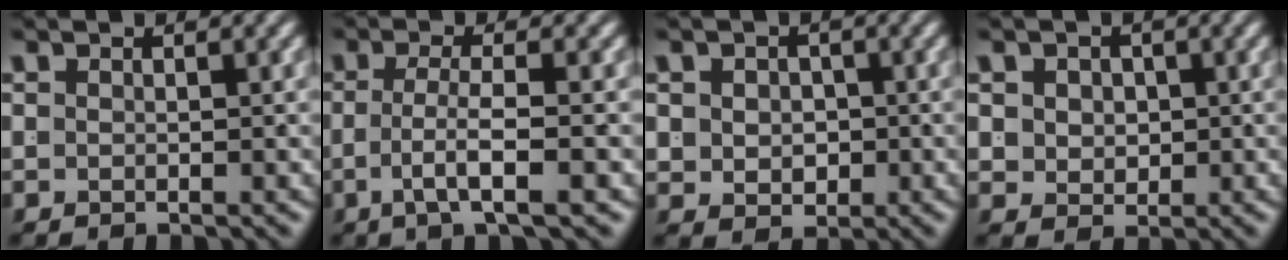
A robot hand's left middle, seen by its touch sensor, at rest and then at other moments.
{"total": 3.5, "force": [-1.4, 0.0, 3.2], "torque": [-0.056, -0.011, -0.018]}
{"total": 2.8, "force": [-0.1, 2.3, 1.5], "torque": [-0.028, -0.018, 0.012]}
{"total": 2.8, "force": [0.6, 2.4, 1.4], "torque": [-0.030, -0.012, 0.019]}